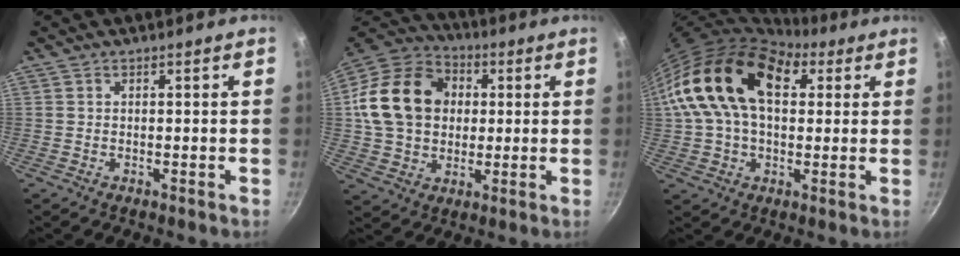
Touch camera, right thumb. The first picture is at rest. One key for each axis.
{"total": 18.9, "fx": 2.5, "fy": 14.9, "fz": 11.3, "tx": -0.177, "ty": 0.024, "tz": 0.036}
{"total": 20.6, "fx": 5.4, "fy": 13.0, "fz": 15.0, "tx": -0.247, "ty": 0.020, "tz": 0.080}